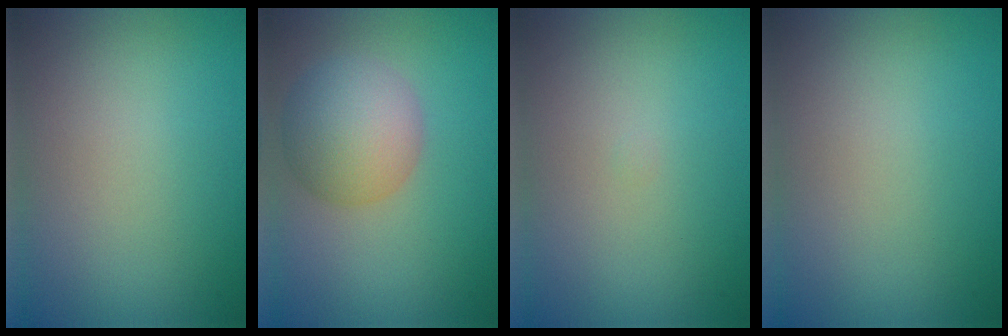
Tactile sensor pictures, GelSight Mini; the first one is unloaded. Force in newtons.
{"total": 5.5, "press": 5.5, "slide": 0.1}
{"total": 0.0}
{"total": 0.0}